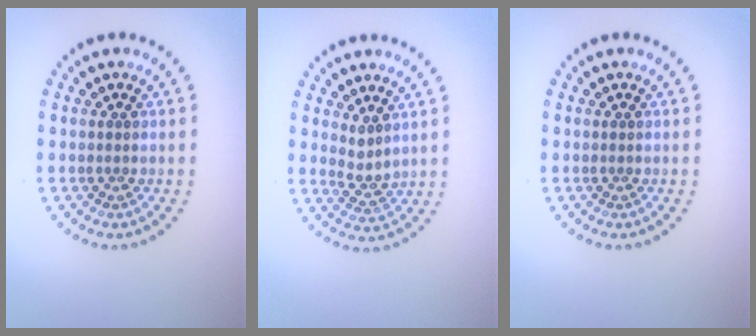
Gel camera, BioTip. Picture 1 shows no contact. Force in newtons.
{"total": 1.7, "press": 1.3, "slide": 1.1}
{"total": 0.0}